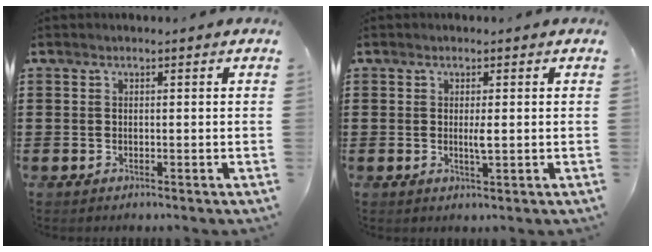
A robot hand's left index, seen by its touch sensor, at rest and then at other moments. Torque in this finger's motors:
{"motor_torque": [0.49, -0.07, 0.10, 0.03]}